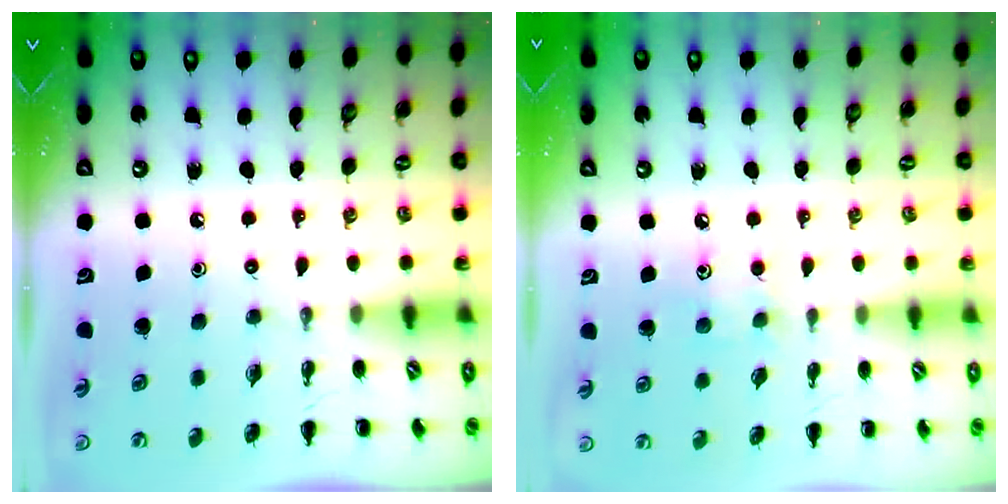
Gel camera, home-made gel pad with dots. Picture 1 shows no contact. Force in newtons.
{"total": 5.6, "press": 5.5, "slide": 1.3}